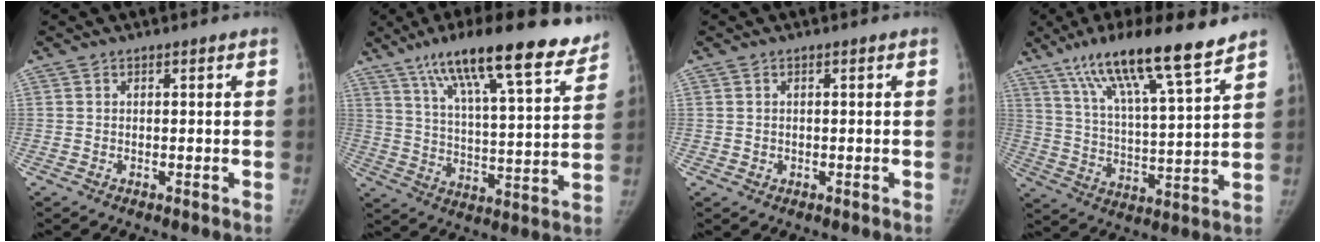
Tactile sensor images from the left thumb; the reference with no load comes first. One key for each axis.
{"total": 23.2, "fx": 16.2, "fy": 4.9, "fz": 15.9, "tx": -0.227, "ty": -0.043, "tz": 0.251}
{"total": 0.8, "fx": 0.0, "fy": 0.8, "fz": 0.1, "tx": 0.001, "ty": 0.001, "tz": 0.001}
{"total": 18.4, "fx": 13.0, "fy": 2.2, "fz": 12.9, "tx": -0.206, "ty": -0.052, "tz": 0.223}